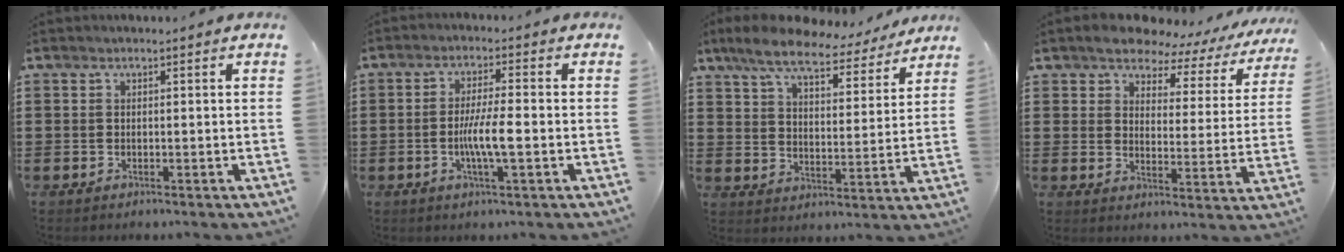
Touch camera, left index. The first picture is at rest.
{"total": 5.9, "force": [-1.2, 0.8, 5.7], "torque": [-0.111, -0.002, -0.028]}
{"total": 8.6, "force": [7.6, 1.5, 3.8], "torque": [-0.103, -0.031, 0.136]}
{"total": 5.3, "force": [5.0, 1.7, 1.0], "torque": [-0.044, -0.030, 0.081]}